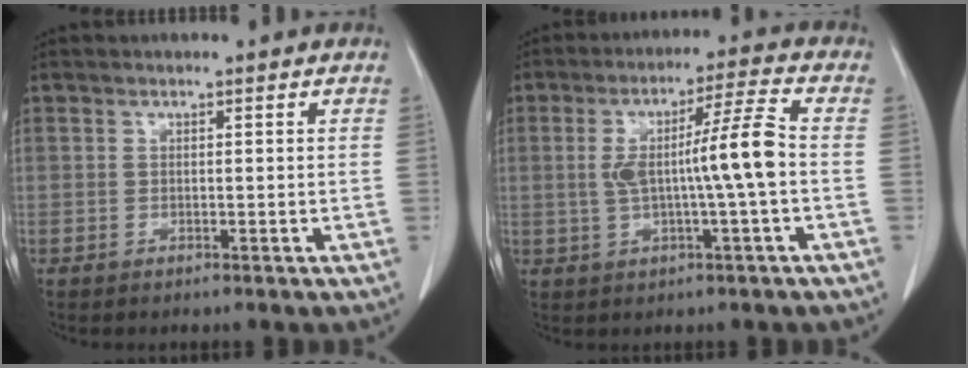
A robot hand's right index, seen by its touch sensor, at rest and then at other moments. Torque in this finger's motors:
{"motor_torque": [1.01, -0.19, 0.48, 0.16]}